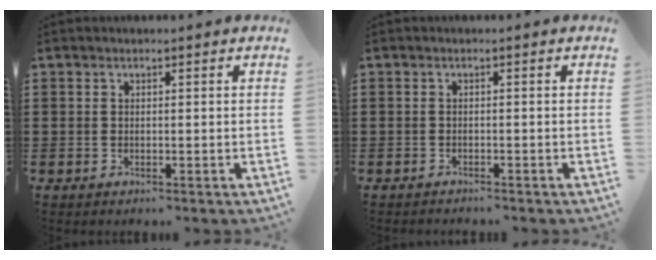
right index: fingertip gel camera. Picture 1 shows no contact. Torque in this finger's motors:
{"motor_torque": [-0.86, 1.28, -0.07, 0.00]}